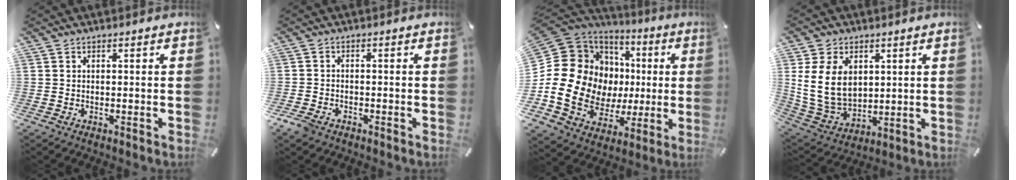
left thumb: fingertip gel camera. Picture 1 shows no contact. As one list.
[{"total": 3.0, "force": [-2.2, 1.6, 1.2], "torque": [-0.039, 0.004, -0.047]}, {"total": 21.5, "force": [-0.1, 17.1, 13.1], "torque": [-0.278, -0.021, 0.026]}, {"total": 13.1, "force": [3.2, 10.2, 7.5], "torque": [-0.164, -0.007, 0.061]}]